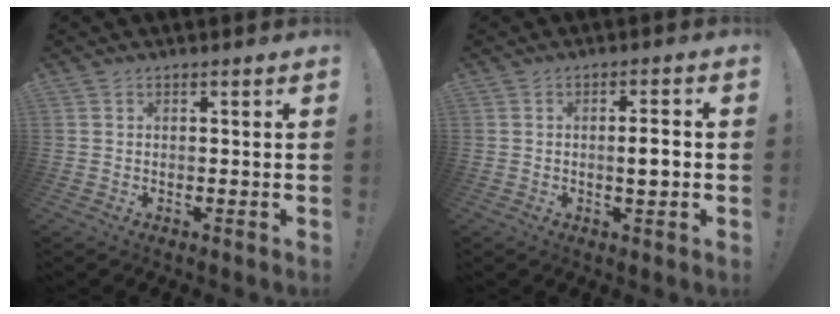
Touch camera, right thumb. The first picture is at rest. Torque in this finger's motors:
{"motor_torque": [0.12, -0.03, 0.07, 0.18, 0.06]}